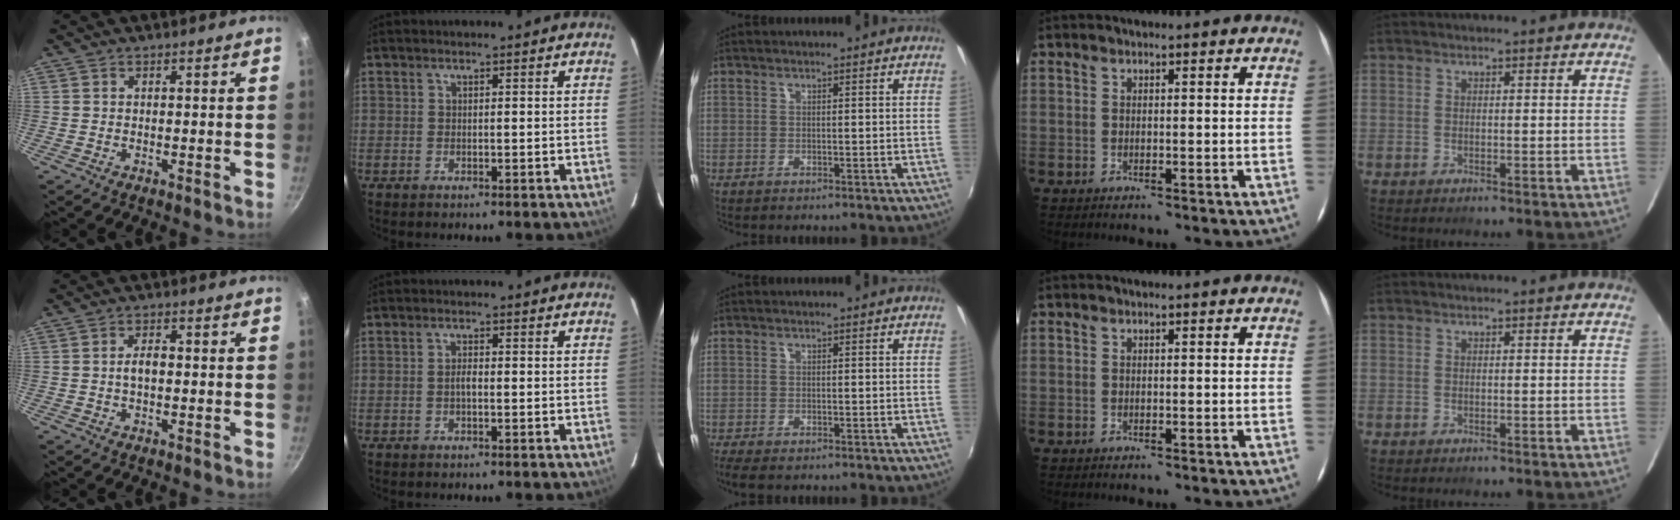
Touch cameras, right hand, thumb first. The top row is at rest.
{"thumb": {"total": 3.1, "force": [-0.2, 1.7, 2.6], "torque": [-0.039, 0.012, -0.005]}, "index": {"total": 1.4, "force": [-0.4, 0.5, 1.3], "torque": [-0.026, 0.004, -0.009]}, "middle": {"total": 3.1, "force": [-2.3, 1.0, 1.9], "torque": [-0.040, -0.017, -0.038]}}